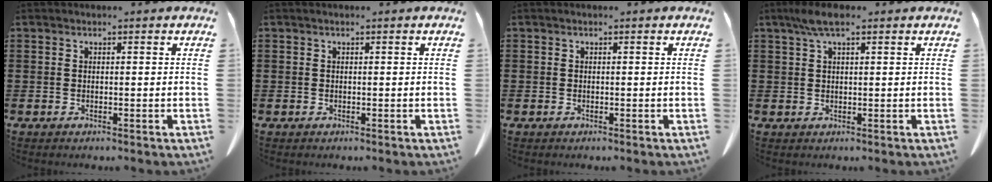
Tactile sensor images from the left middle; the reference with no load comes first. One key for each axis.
{"total": 0.0}
{"total": 0.0}
{"total": 3.5, "fx": 1.9, "fy": 1.0, "fz": 2.8, "tx": -0.060, "ty": 0.003, "tz": 0.036}